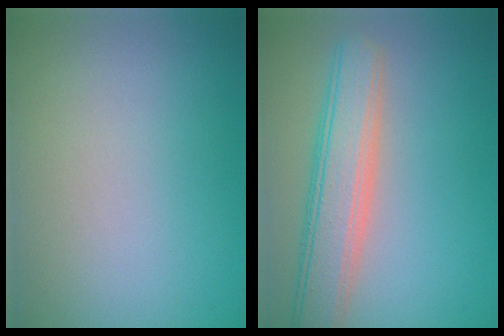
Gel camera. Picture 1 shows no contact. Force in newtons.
{"total": 5.9, "press": 5.9, "slide": 0.6}